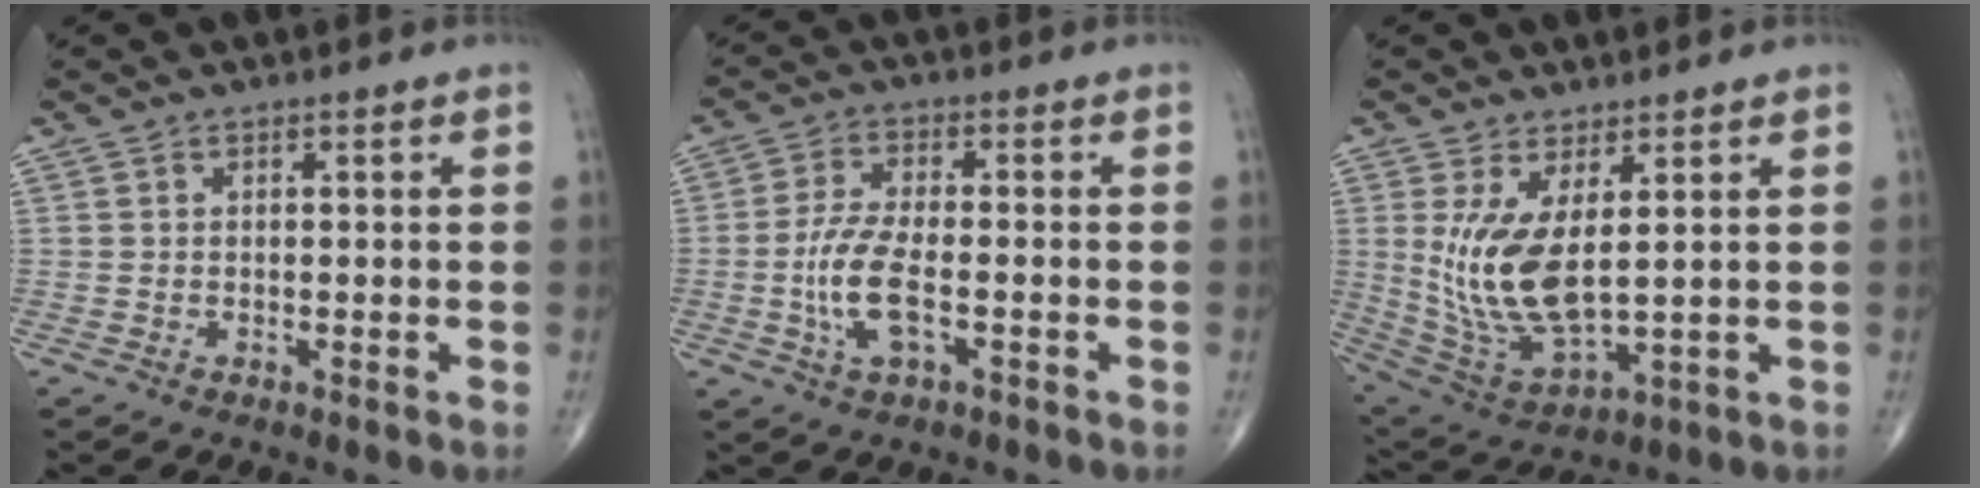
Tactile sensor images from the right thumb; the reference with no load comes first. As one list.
[{"total": 8.5, "force": [-2.1, 3.4, 7.5], "torque": [-0.162, 0.008, -0.040]}, {"total": 12.6, "force": [2.5, 5.1, 11.3], "torque": [-0.233, -0.031, 0.069]}]